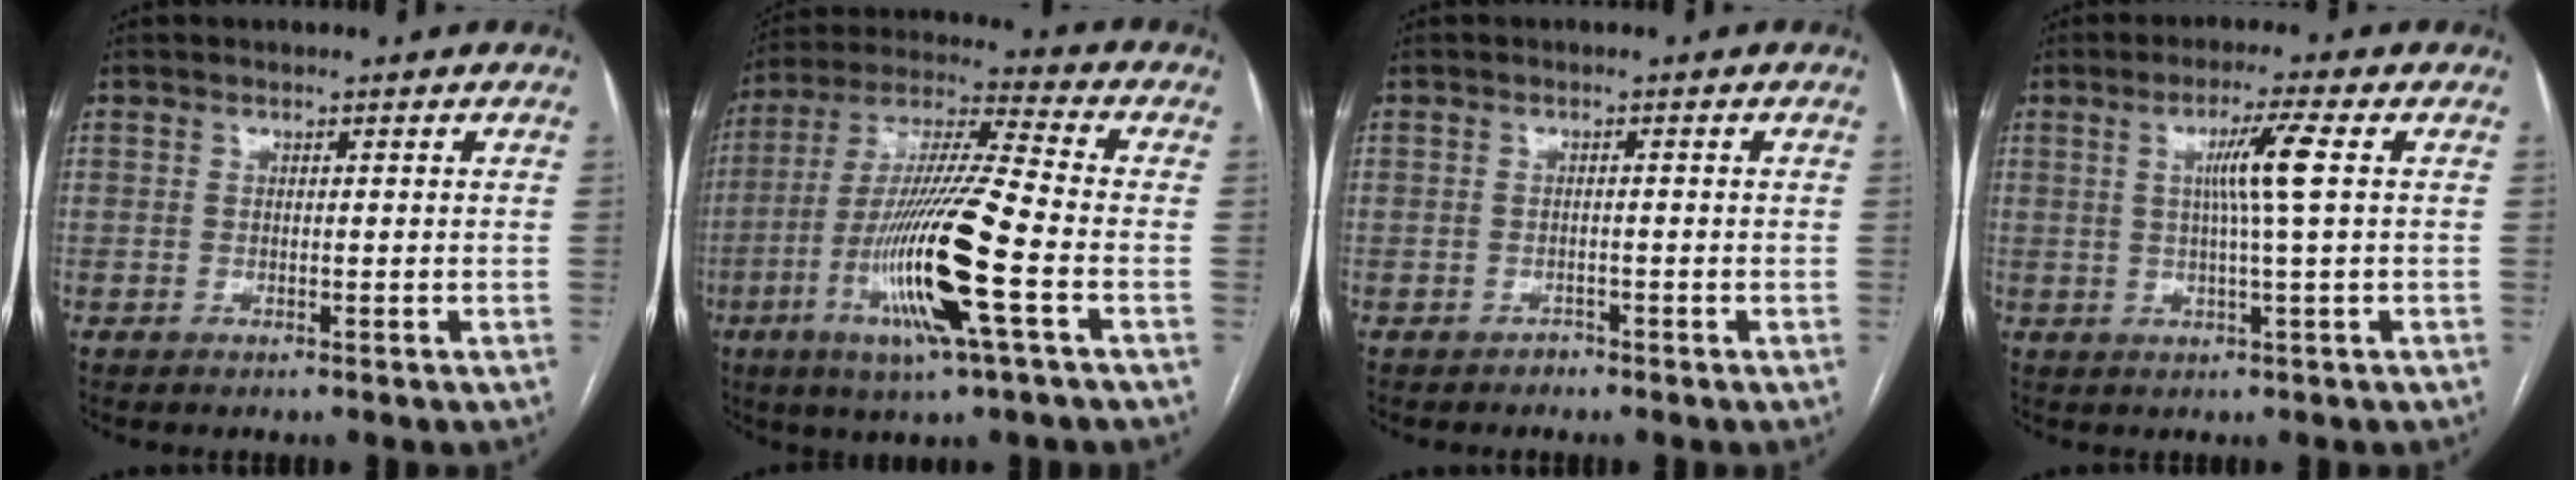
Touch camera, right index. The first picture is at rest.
{"total": 17.8, "force": [-5.8, 0.1, 16.8], "torque": [-0.339, -0.017, -0.110]}
{"total": 1.0, "force": [-0.8, 0.5, -0.2], "torque": [0.000, 0.001, -0.019]}
{"total": 5.9, "force": [1.1, -1.1, 5.7], "torque": [-0.103, 0.002, 0.022]}